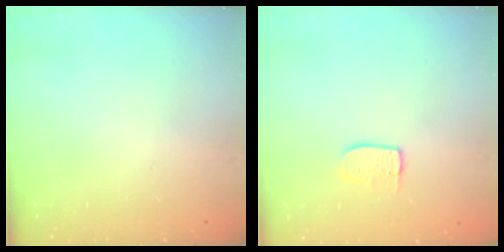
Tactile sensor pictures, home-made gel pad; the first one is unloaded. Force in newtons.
{"total": 5.4, "press": 5.4, "slide": 0.3}